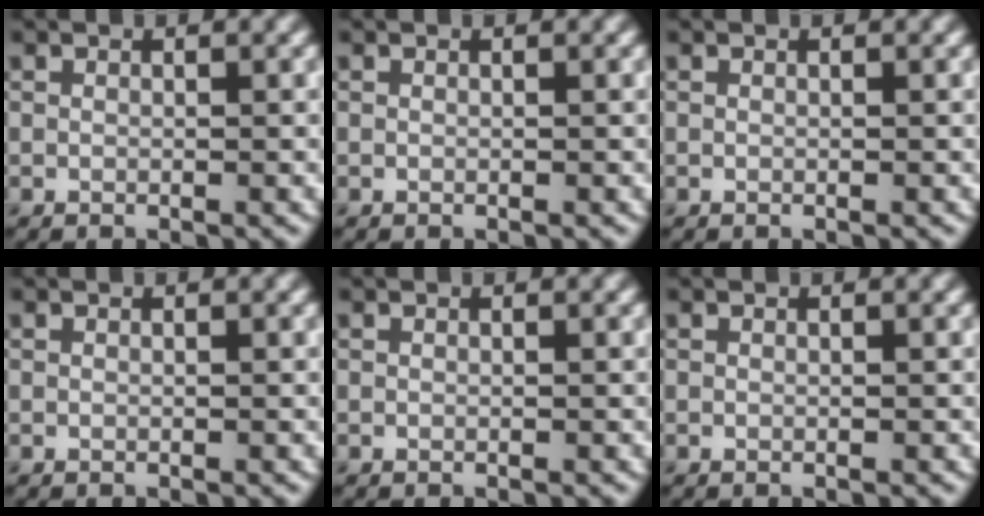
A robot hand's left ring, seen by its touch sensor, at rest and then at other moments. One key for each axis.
{"total": 0.0}
{"total": 0.0}
{"total": 0.0}
{"total": 0.0}
{"total": 0.0}